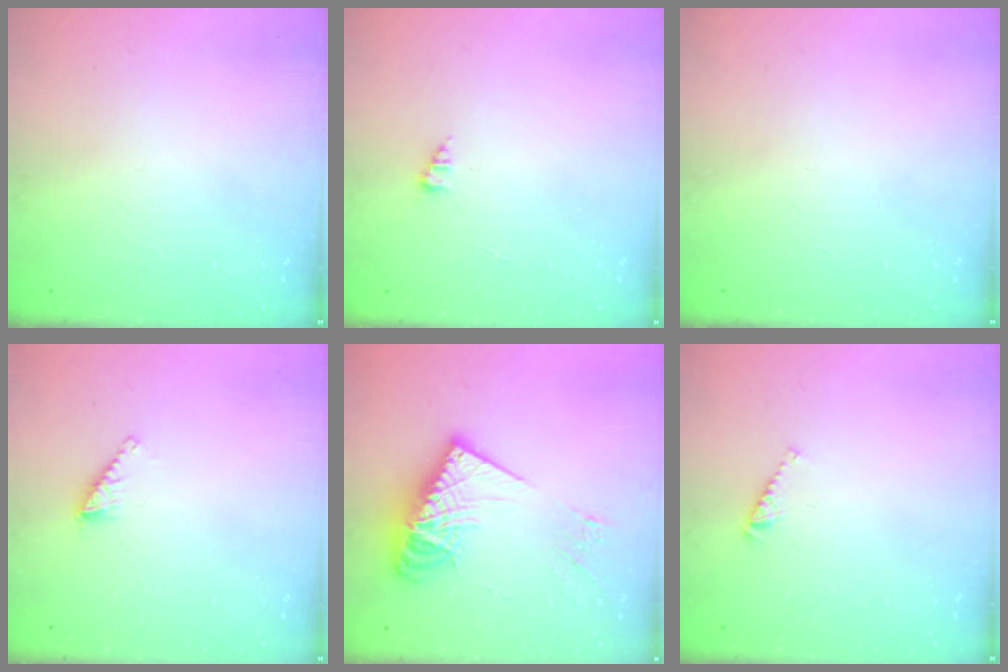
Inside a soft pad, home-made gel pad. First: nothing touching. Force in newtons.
{"total": 1.6, "press": 1.6, "slide": 0.2}
{"total": 0.0}
{"total": 1.6, "press": 1.6, "slide": 0.2}
{"total": 15.4, "press": 15.3, "slide": 1.7}
{"total": 3.7, "press": 3.7, "slide": 0.4}